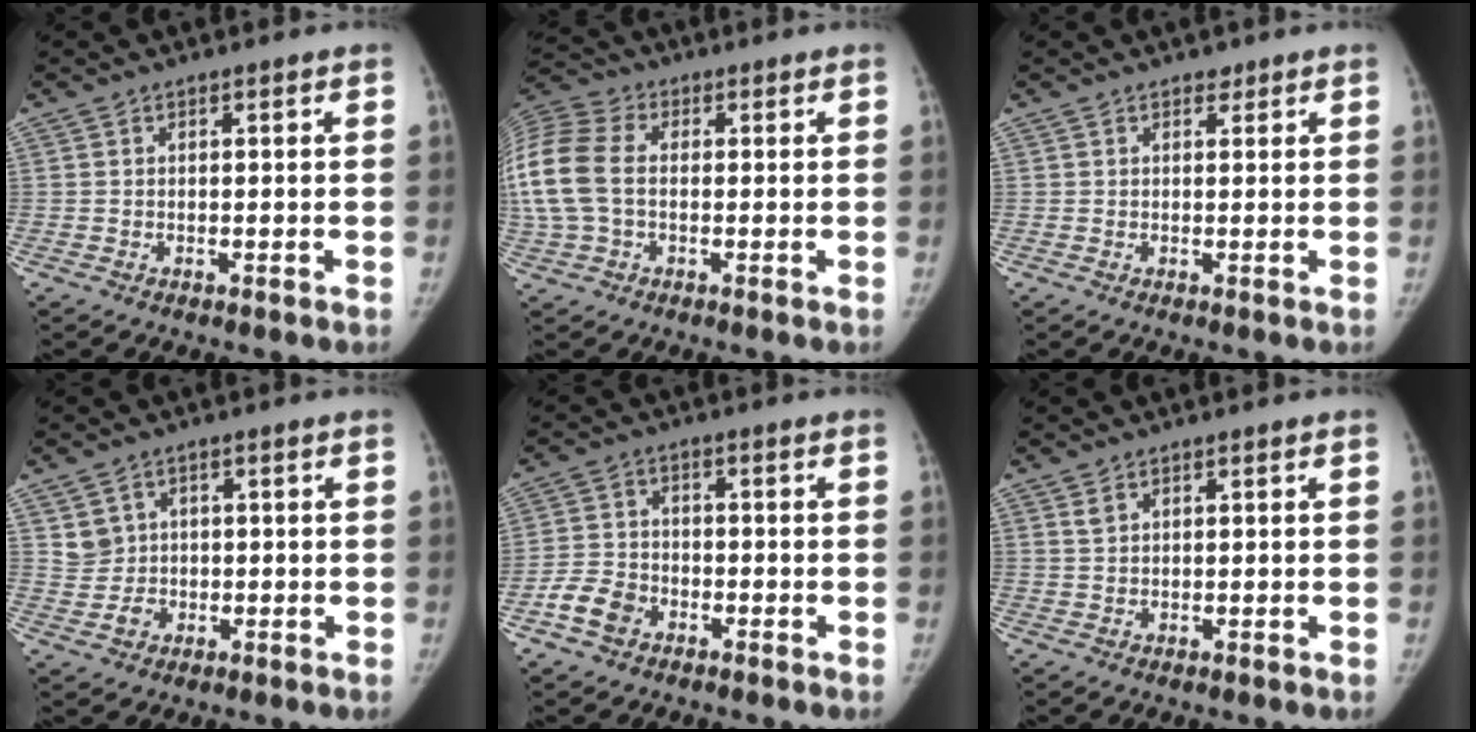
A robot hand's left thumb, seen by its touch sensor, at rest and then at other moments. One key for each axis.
{"total": 15.7, "fx": 0.1, "fy": 10.8, "fz": 11.5, "tx": -0.289, "ty": 0.021, "tz": 0.001}
{"total": 1.1, "fx": 0.7, "fy": 0.7, "fz": 0.2, "tx": 0.005, "ty": -0.005, "tz": 0.008}
{"total": 4.1, "fx": 0.6, "fy": 4.0, "fz": 0.8, "tx": 0.012, "ty": -0.002, "tz": 0.014}
{"total": 6.0, "fx": -3.2, "fy": 4.3, "fz": 2.6, "tx": -0.043, "ty": 0.017, "tz": -0.061}
{"total": 1.3, "fx": 0.8, "fy": 0.8, "fz": 0.7, "tx": -0.011, "ty": 0.001, "tz": 0.019}